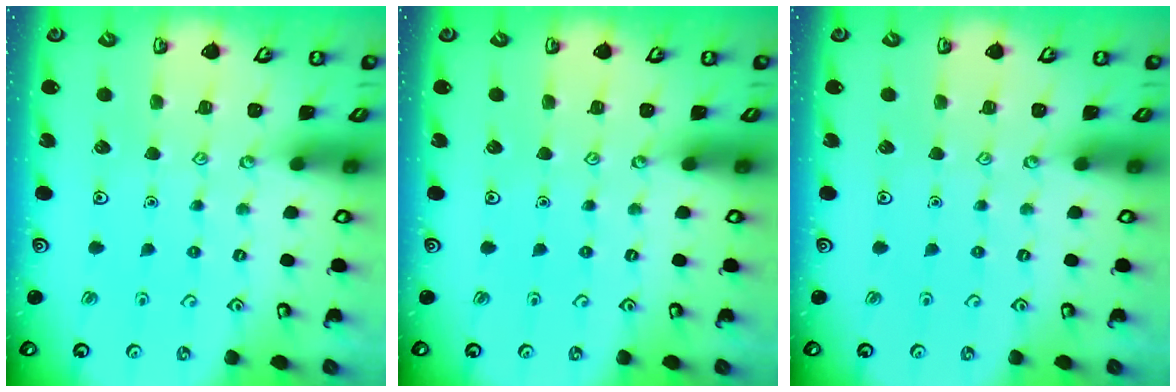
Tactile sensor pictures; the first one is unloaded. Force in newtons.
{"total": 0.0}
{"total": 0.0}